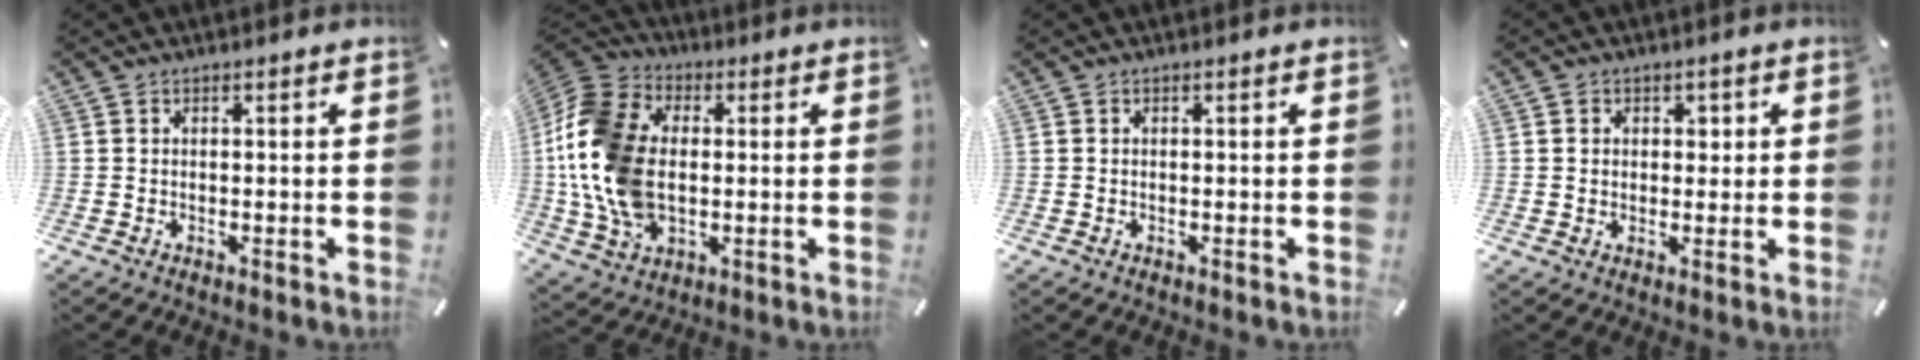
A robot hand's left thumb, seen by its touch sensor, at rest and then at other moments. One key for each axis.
{"total": 19.0, "fx": -0.9, "fy": 13.5, "fz": 13.3, "tx": -0.309, "ty": 0.010, "tz": -0.017}
{"total": 0.0}
{"total": 3.1, "fx": 0.6, "fy": 2.9, "fz": 1.0, "tx": -0.001, "ty": -0.003, "tz": 0.003}